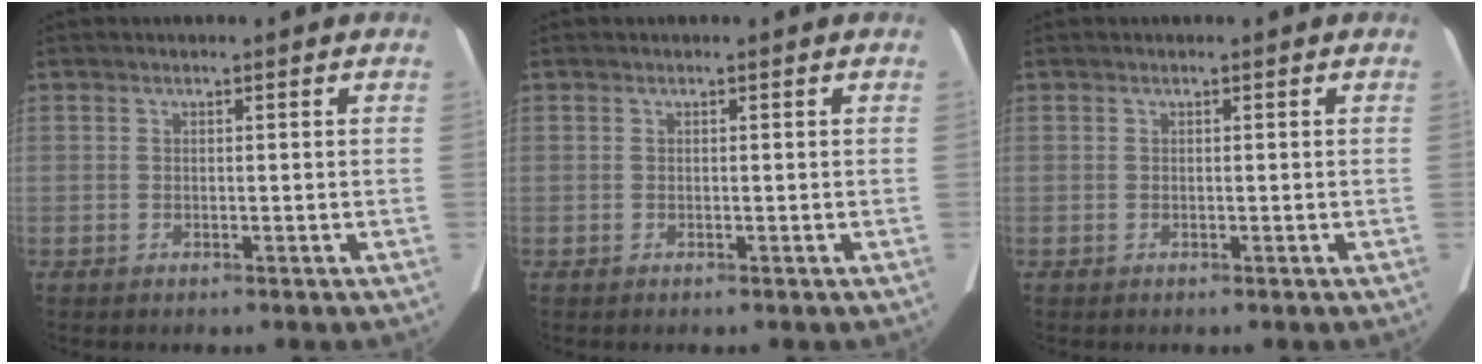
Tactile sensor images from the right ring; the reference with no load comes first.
{"total": 0.0}
{"total": 0.0}